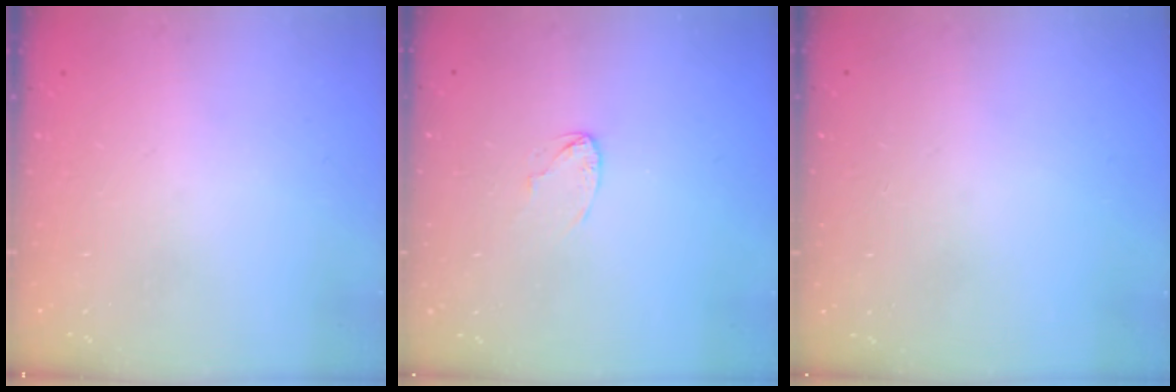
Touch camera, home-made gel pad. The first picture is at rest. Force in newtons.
{"total": 2.6, "press": 2.6, "slide": 0.2}
{"total": 0.0}